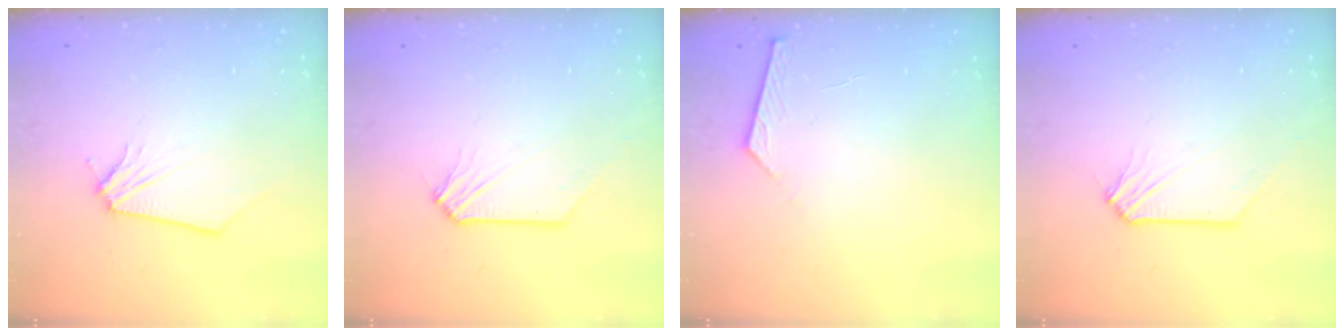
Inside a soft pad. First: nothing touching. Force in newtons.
{"total": 0.0}
{"total": 5.1, "press": 5.1, "slide": 0.6}
{"total": 0.0}